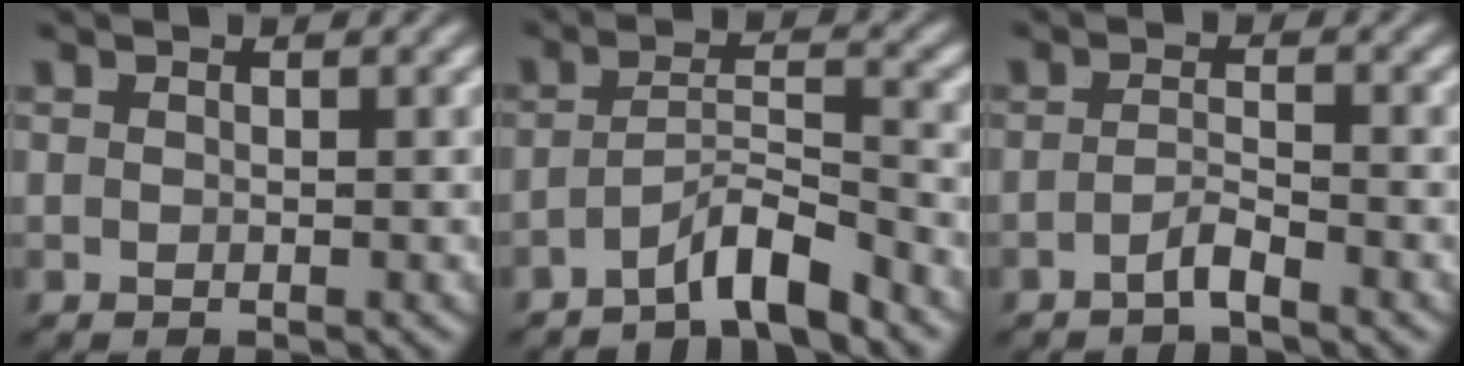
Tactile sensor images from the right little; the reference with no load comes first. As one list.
[{"total": 4.2, "force": [-3.3, 0.6, 2.5], "torque": [-0.032, -0.011, -0.052]}, {"total": 1.8, "force": [-1.6, -0.4, 0.7], "torque": [-0.005, -0.009, -0.028]}]